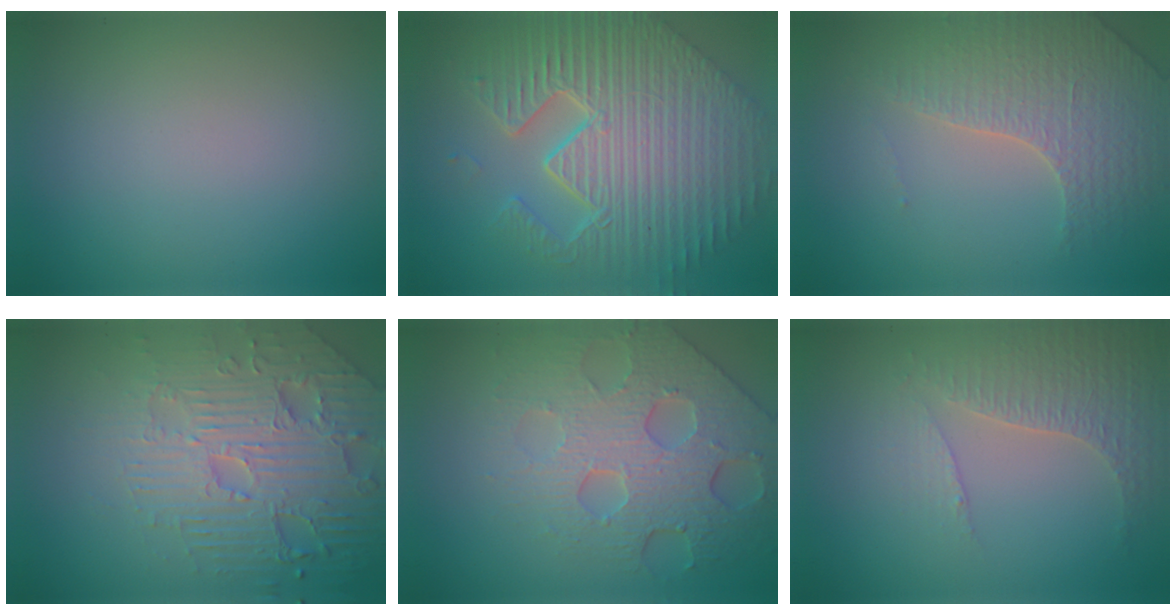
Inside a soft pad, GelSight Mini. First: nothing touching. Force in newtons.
{"total": 11.8, "press": 7.8, "slide": 8.9}
{"total": 3.6, "press": 3.5, "slide": 0.9}
{"total": 7.8, "press": 5.8, "slide": 5.3}
{"total": 7.3, "press": 5.7, "slide": 4.6}
{"total": 4.2, "press": 3.0, "slide": 2.9}